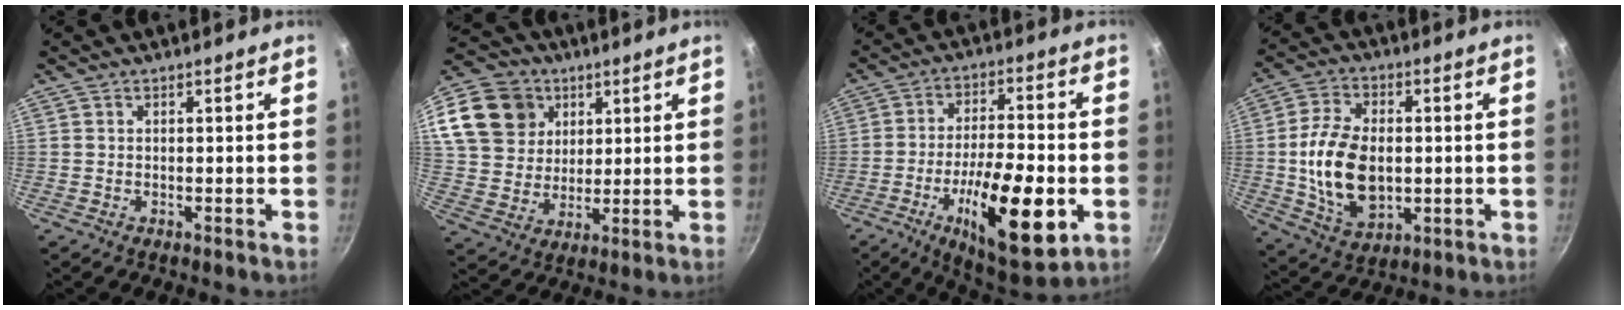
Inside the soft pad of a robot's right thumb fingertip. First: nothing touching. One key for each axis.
{"total": 19.1, "fx": 7.8, "fy": 15.2, "fz": 8.5, "tx": -0.172, "ty": 0.008, "tz": 0.148}
{"total": 19.4, "fx": -6.2, "fy": 6.5, "fz": 17.2, "tx": -0.267, "ty": 0.014, "tz": -0.096}
{"total": 14.9, "fx": -0.4, "fy": 9.6, "fz": 11.4, "tx": -0.197, "ty": 0.002, "tz": 0.001}